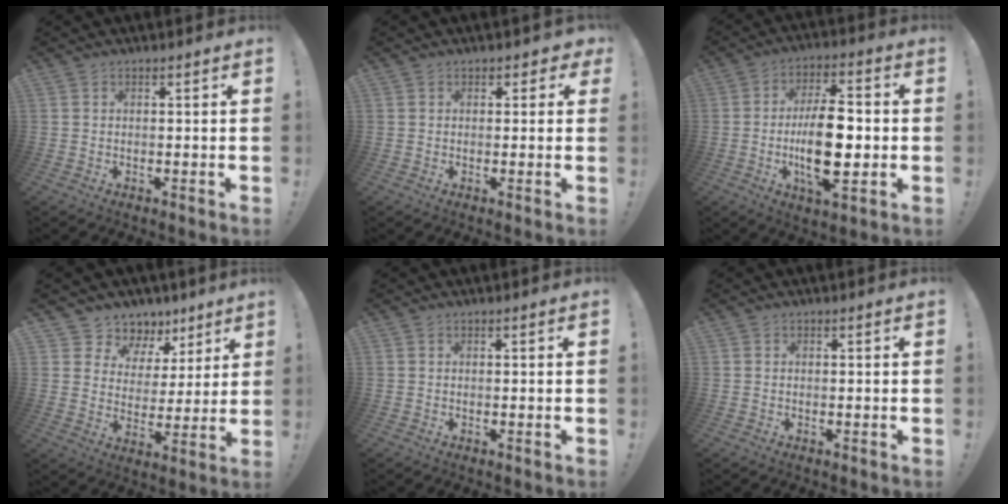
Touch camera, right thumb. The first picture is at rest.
{"total": 2.5, "force": [0.6, 2.2, 1.1], "torque": [-0.004, -0.002, 0.009]}
{"total": 16.9, "force": [-2.4, 7.1, 15.1], "torque": [-0.271, 0.000, -0.043]}
{"total": 8.3, "force": [5.9, 5.8, 1.3], "torque": [-0.021, -0.051, 0.114]}
{"total": 0.0}
{"total": 0.0}